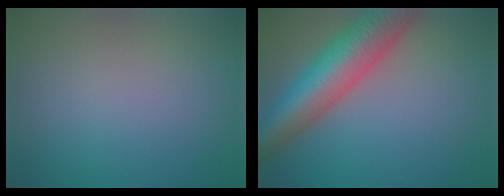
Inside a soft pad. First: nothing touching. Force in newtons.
{"total": 9.8, "press": 9.8, "slide": 0.4}